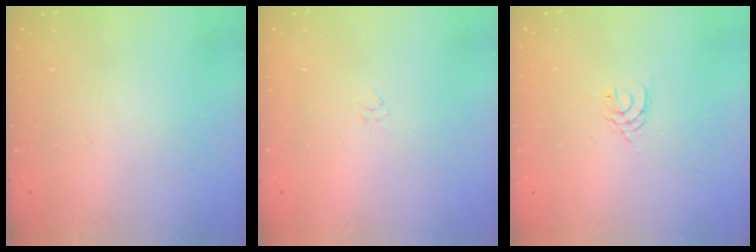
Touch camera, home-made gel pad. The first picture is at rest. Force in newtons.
{"total": 2.3, "press": 2.2, "slide": 0.6}
{"total": 2.0, "press": 1.9, "slide": 0.3}